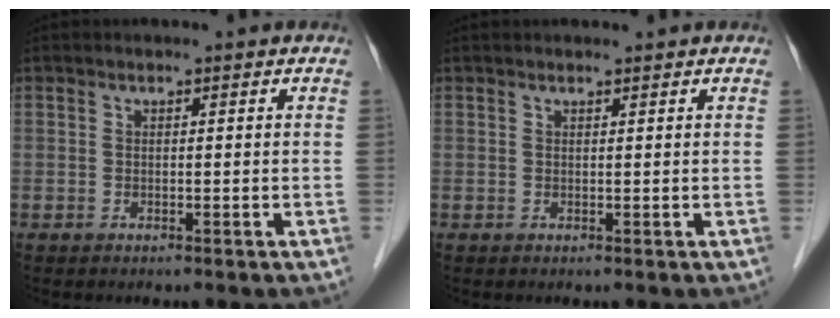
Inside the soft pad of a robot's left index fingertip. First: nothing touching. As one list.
[{"total": 1.1, "force": [1.1, 0.1, 0.4], "torque": [-0.007, 0.011, 0.019]}]